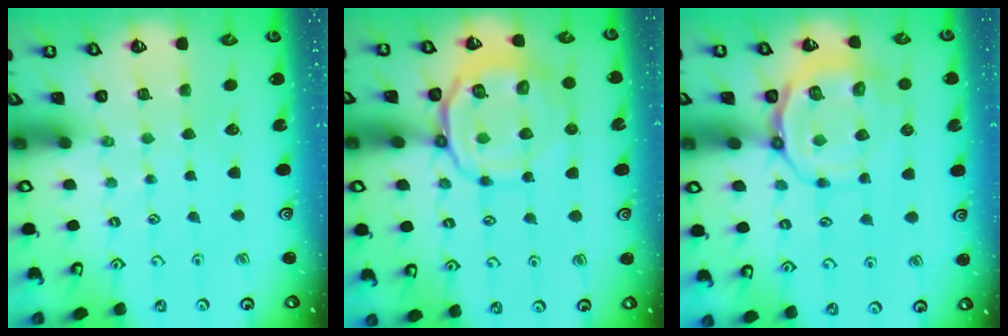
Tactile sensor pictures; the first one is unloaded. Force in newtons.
{"total": 14.0, "press": 13.9, "slide": 1.6}
{"total": 12.5, "press": 12.2, "slide": 2.5}